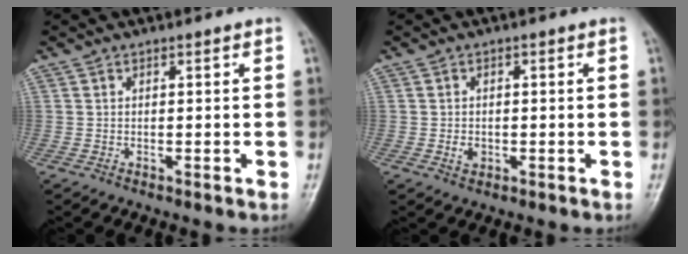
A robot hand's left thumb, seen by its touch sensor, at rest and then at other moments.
{"total": 2.1, "force": [-0.5, 1.7, 1.2], "torque": [-0.014, 0.002, -0.006]}